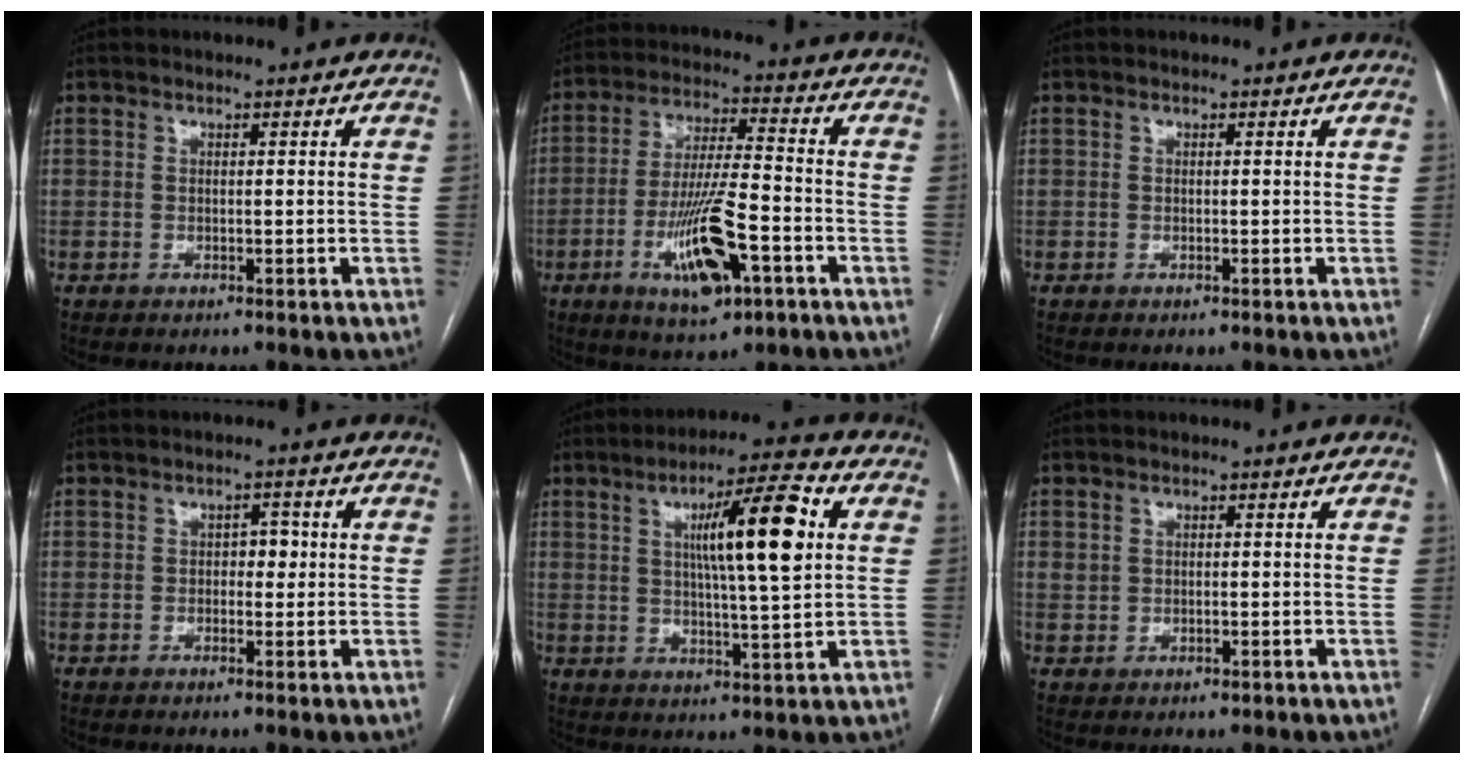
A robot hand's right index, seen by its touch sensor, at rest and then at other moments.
{"total": 13.2, "force": [-5.2, 2.8, 11.8], "torque": [-0.225, -0.009, -0.086]}
{"total": 0.0}
{"total": 2.4, "force": [0.1, 1.5, 1.9], "torque": [-0.022, 0.011, 0.000]}
{"total": 13.2, "force": [3.4, 1.0, 12.7], "torque": [-0.204, 0.010, 0.053]}
{"total": 1.7, "force": [0.2, 1.3, 1.1], "torque": [-0.026, 0.005, 0.009]}